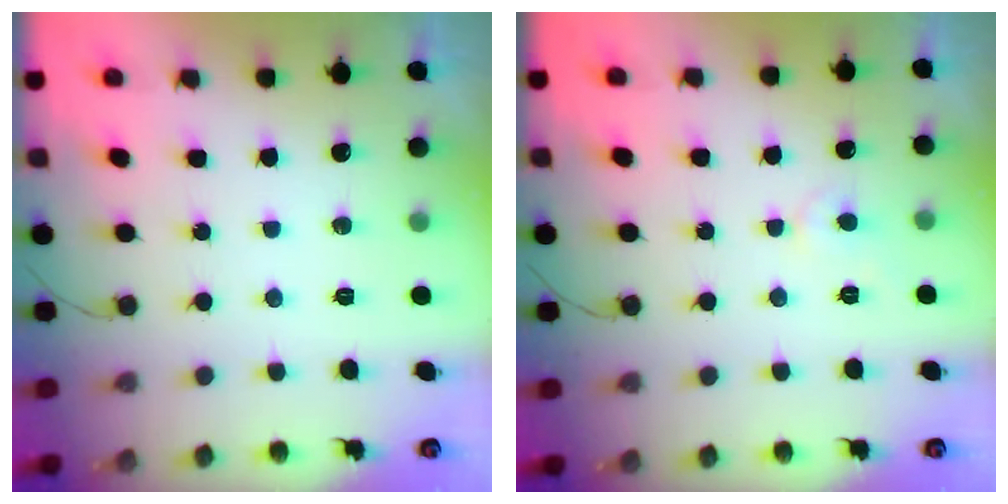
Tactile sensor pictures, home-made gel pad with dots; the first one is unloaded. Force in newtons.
{"total": 3.6, "press": 3.5, "slide": 0.3}